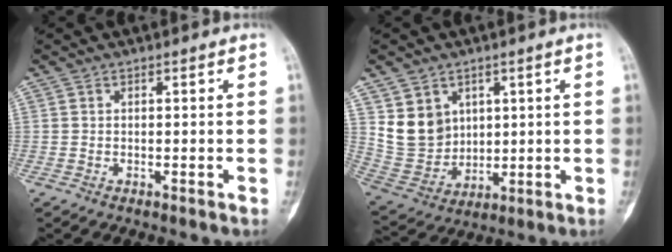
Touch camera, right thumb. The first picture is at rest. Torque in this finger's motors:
{"motor_torque": [-0.15, 0.34, 0.24, -0.10, 0.00]}